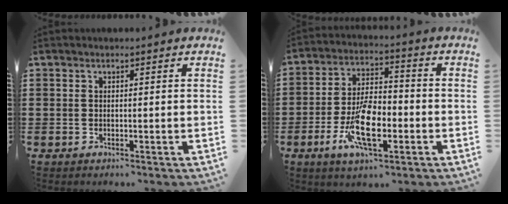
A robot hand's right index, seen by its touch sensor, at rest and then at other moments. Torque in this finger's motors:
{"motor_torque": [1.41, 0.73, 1.05, 0.21]}